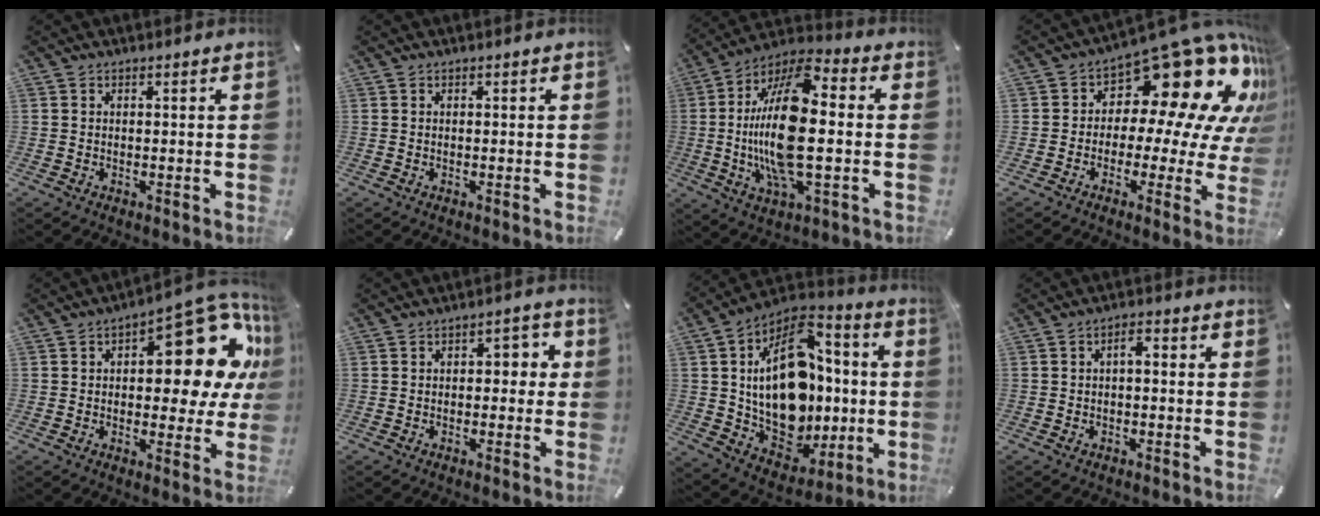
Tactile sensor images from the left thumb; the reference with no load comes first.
{"total": 0.0}
{"total": 20.8, "force": [-1.1, 8.4, 19.0], "torque": [-0.398, -0.005, -0.018]}
{"total": 18.8, "force": [9.9, 9.4, 12.9], "torque": [-0.180, -0.091, 0.164]}
{"total": 19.9, "force": [7.0, 9.8, 15.9], "torque": [-0.179, -0.060, 0.109]}
{"total": 6.1, "force": [0.0, 4.1, 4.4], "torque": [-0.048, 0.003, -0.013]}
{"total": 25.0, "force": [1.7, 17.3, 18.0], "torque": [-0.317, -0.018, 0.039]}
{"total": 3.1, "force": [-0.8, 1.5, 2.6], "torque": [-0.040, 0.010, -0.019]}